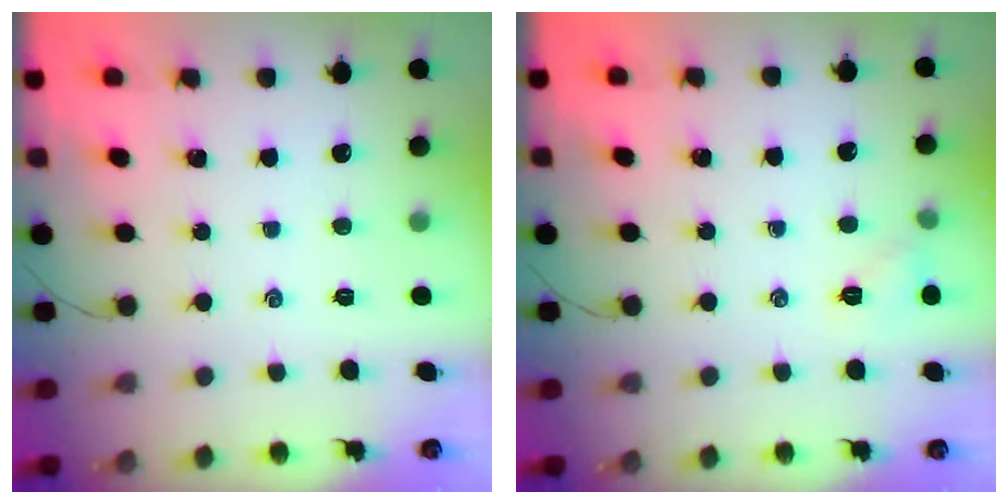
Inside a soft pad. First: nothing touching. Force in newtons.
{"total": 4.5, "press": 4.3, "slide": 1.3}